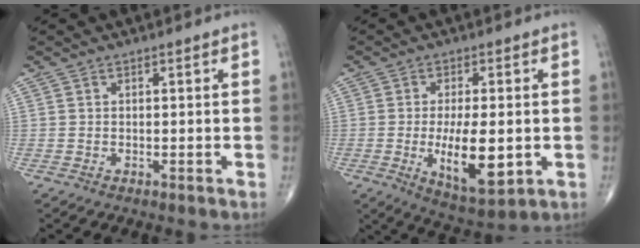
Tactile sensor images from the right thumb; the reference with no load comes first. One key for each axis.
{"total": 12.2, "fx": -1.8, "fy": 4.8, "fz": 11.0, "tx": -0.170, "ty": -0.019, "tz": -0.020}